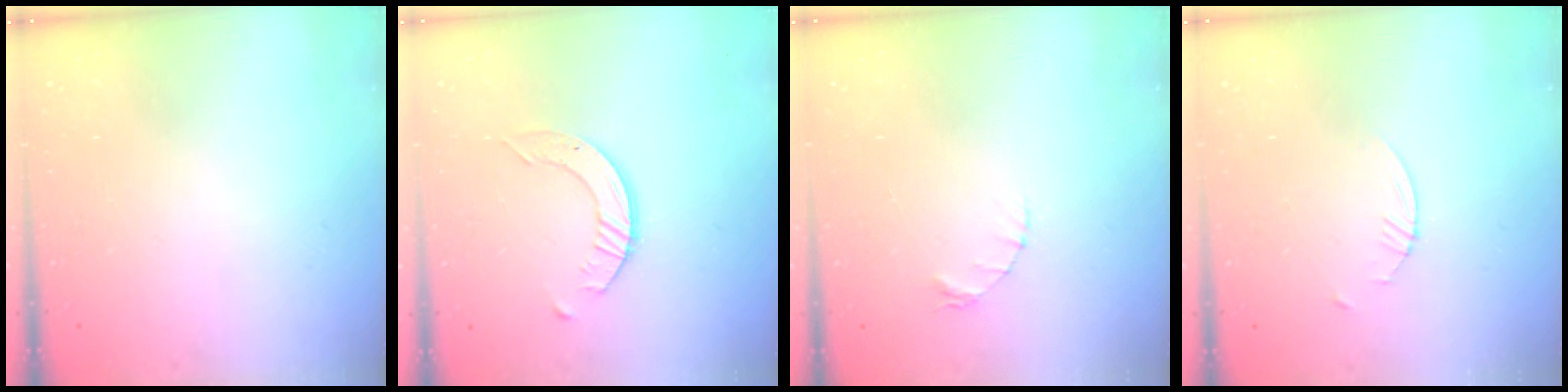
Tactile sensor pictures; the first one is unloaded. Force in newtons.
{"total": 3.2, "press": 3.2, "slide": 0.4}
{"total": 2.0, "press": 2.0, "slide": 0.4}
{"total": 1.6, "press": 1.5, "slide": 0.2}